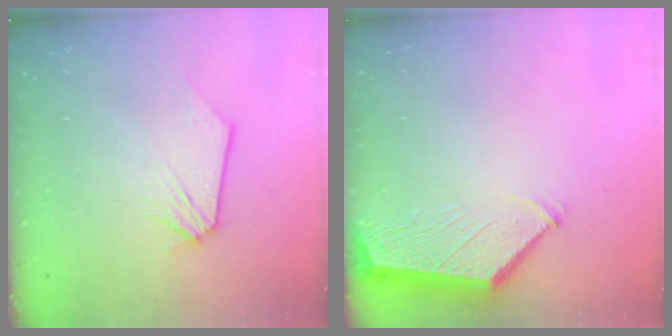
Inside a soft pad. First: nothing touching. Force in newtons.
{"total": 3.8, "press": 3.8, "slide": 0.6}